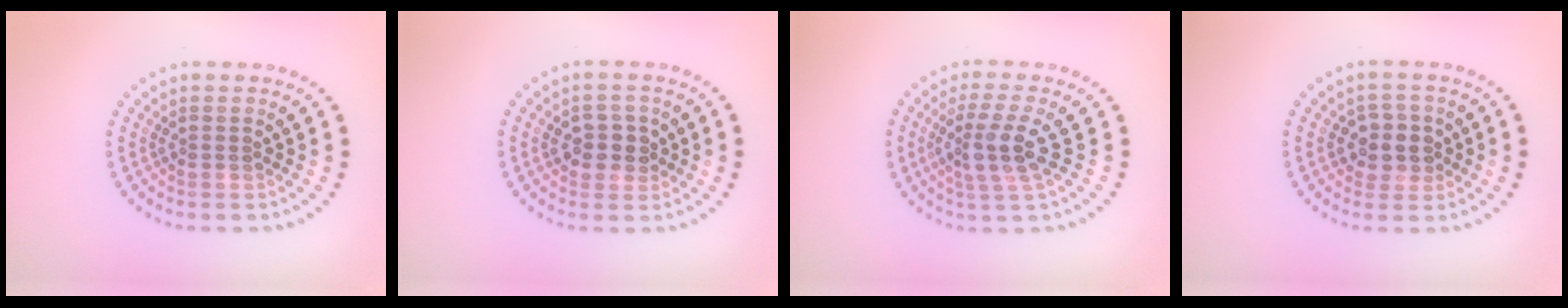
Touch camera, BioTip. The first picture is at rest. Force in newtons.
{"total": 2.5, "press": 2.4, "slide": 0.3}
{"total": 3.5, "press": 2.9, "slide": 1.9}
{"total": 2.7, "press": 2.5, "slide": 0.9}